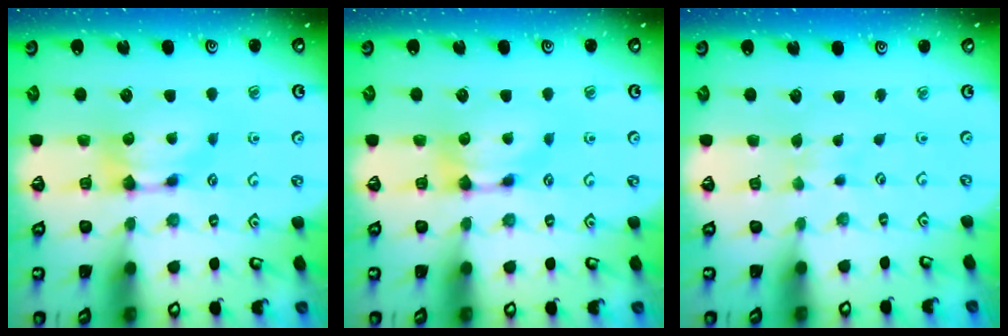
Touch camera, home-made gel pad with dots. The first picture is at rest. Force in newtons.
{"total": 0.0}
{"total": 3.5, "press": 3.5, "slide": 0.3}